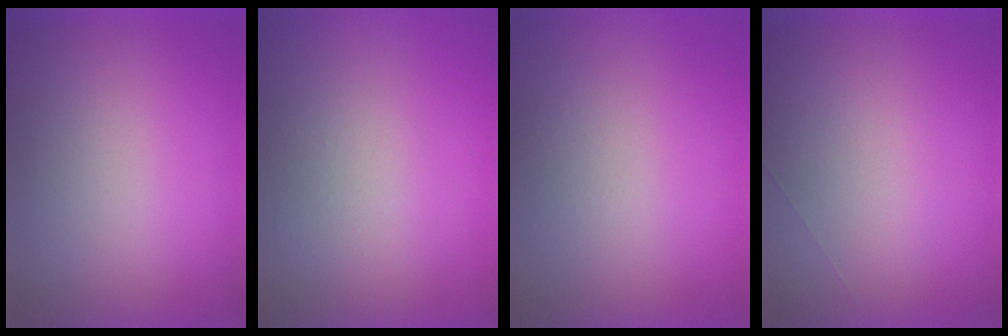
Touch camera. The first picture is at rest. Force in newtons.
{"total": 7.8}
{"total": 4.7}
{"total": 1.0}